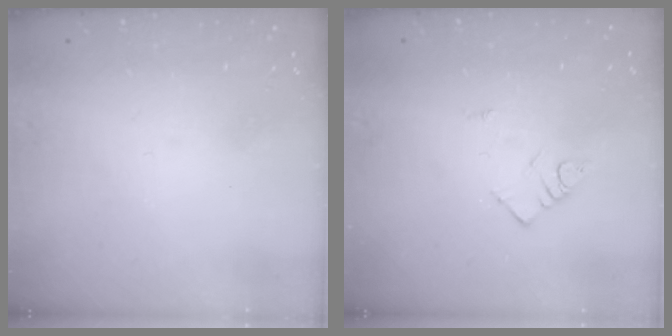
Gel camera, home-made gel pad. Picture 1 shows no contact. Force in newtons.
{"total": 4.3, "press": 4.2, "slide": 0.7}